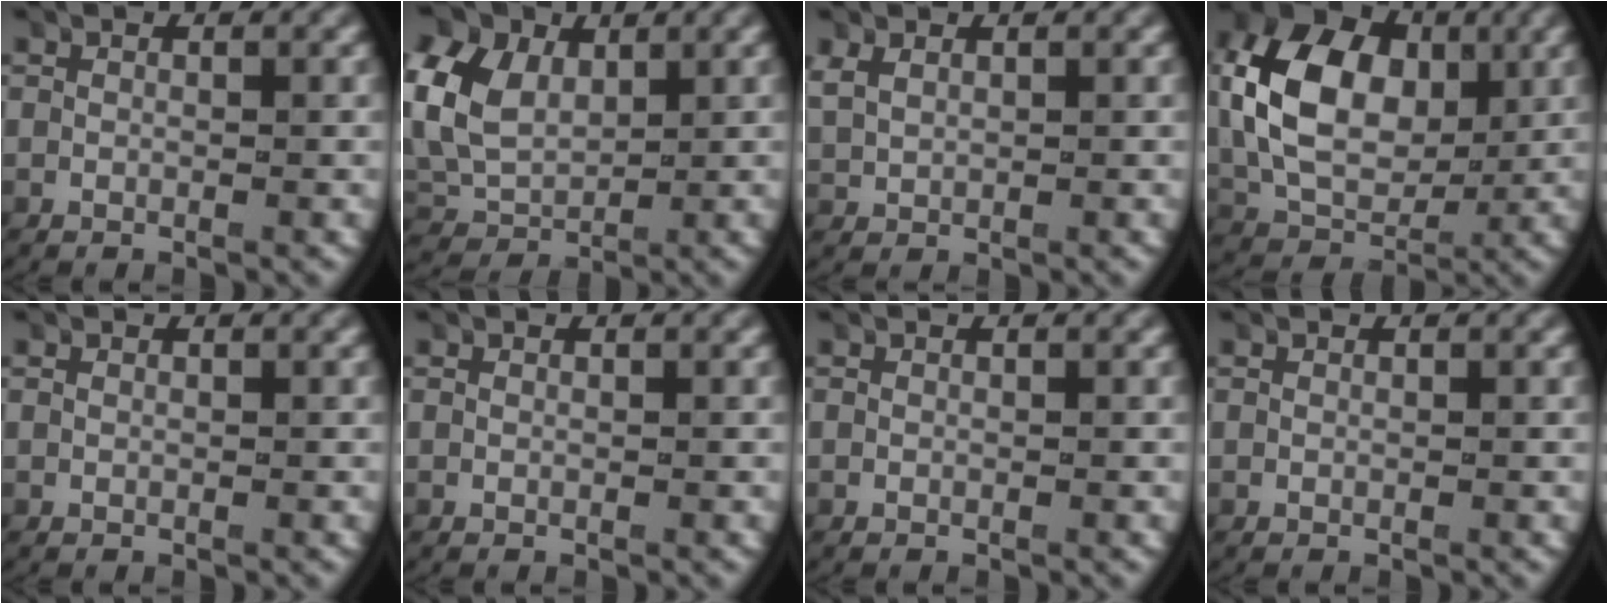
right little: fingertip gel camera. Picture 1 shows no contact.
{"total": 8.6, "force": [1.3, 7.3, 4.4], "torque": [-0.126, -0.012, 0.023]}
{"total": 1.7, "force": [0.8, 1.2, 0.8], "torque": [-0.025, 0.002, 0.025]}
{"total": 10.1, "force": [1.4, 7.2, 7.0], "torque": [-0.144, 0.001, 0.025]}
{"total": 0.0}
{"total": 0.0}
{"total": 0.0}
{"total": 0.0}